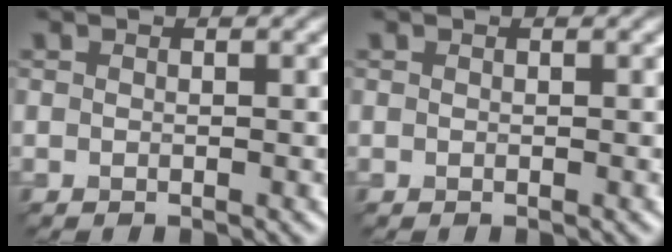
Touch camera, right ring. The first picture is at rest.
{"total": 0.0}